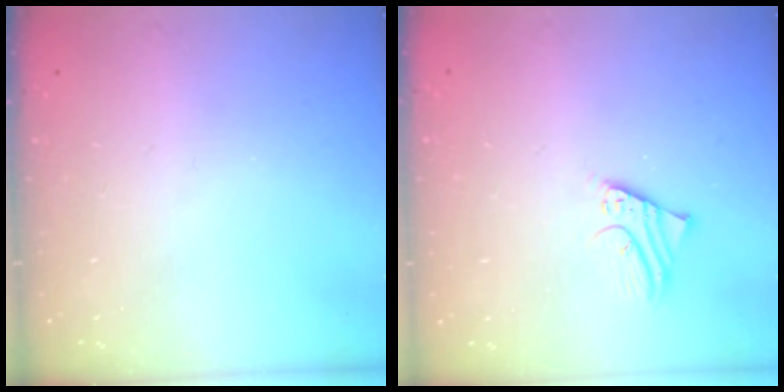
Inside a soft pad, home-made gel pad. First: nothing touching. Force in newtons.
{"total": 2.3, "press": 2.3, "slide": 0.2}